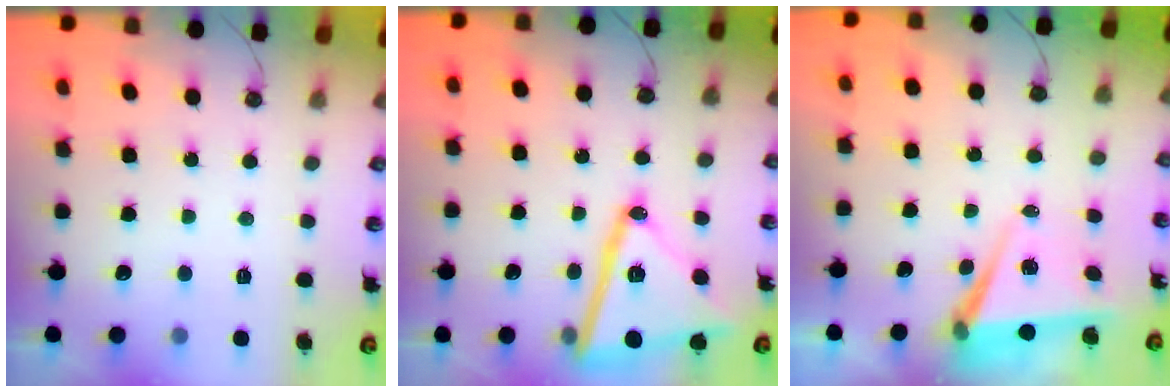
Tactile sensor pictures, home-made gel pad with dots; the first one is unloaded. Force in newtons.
{"total": 22.7, "press": 22.7, "slide": 1.3}
{"total": 7.4, "press": 5.8, "slide": 4.6}